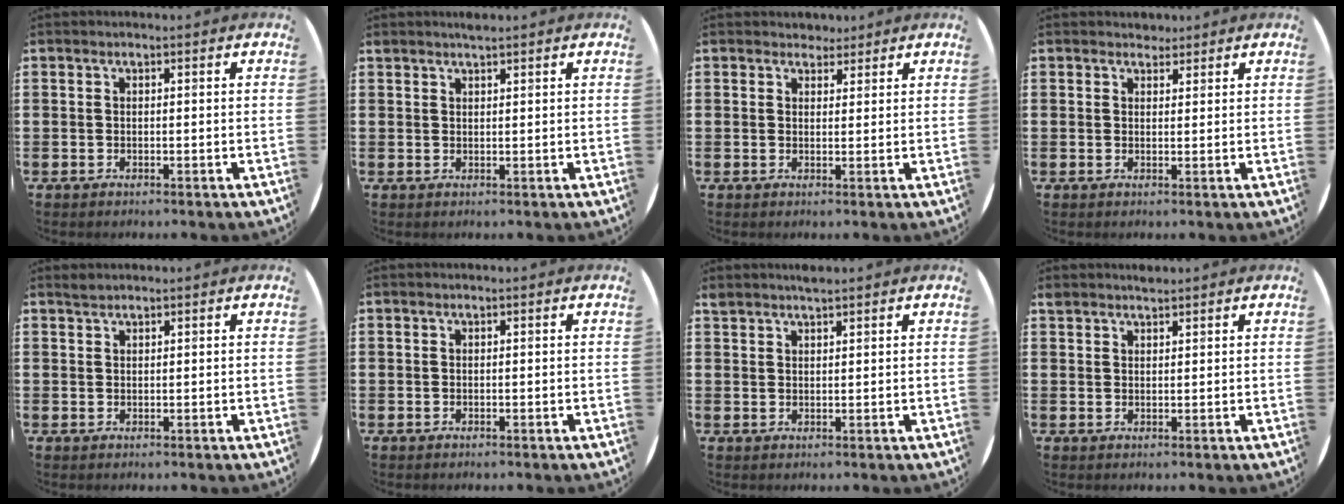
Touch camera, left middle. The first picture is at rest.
{"total": 1.1, "force": [1.1, 0.0, 0.1], "torque": [-0.003, -0.001, 0.022]}
{"total": 2.0, "force": [1.9, 0.8, 0.0], "torque": [0.005, -0.001, 0.035]}
{"total": 1.6, "force": [1.5, 0.6, 0.0], "torque": [0.006, 0.001, 0.027]}
{"total": 0.9, "force": [0.9, 0.1, 0.0], "torque": [-0.001, 0.001, 0.017]}
{"total": 0.0}
{"total": 1.6, "force": [1.6, 0.1, 0.1], "torque": [-0.005, 0.001, 0.031]}
{"total": 1.4, "force": [1.4, 0.2, -0.1], "torque": [0.000, 0.002, 0.027]}